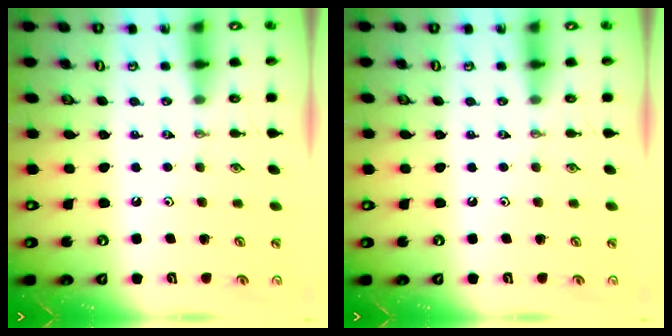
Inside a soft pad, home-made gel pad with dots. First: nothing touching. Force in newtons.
{"total": 0.0}